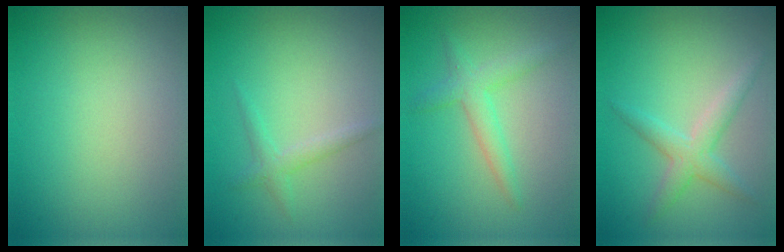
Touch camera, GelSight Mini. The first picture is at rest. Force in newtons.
{"total": 1.4, "press": 1.4, "slide": 0.0}
{"total": 2.4, "press": 2.4, "slide": 0.3}
{"total": 1.7, "press": 1.7, "slide": 0.2}